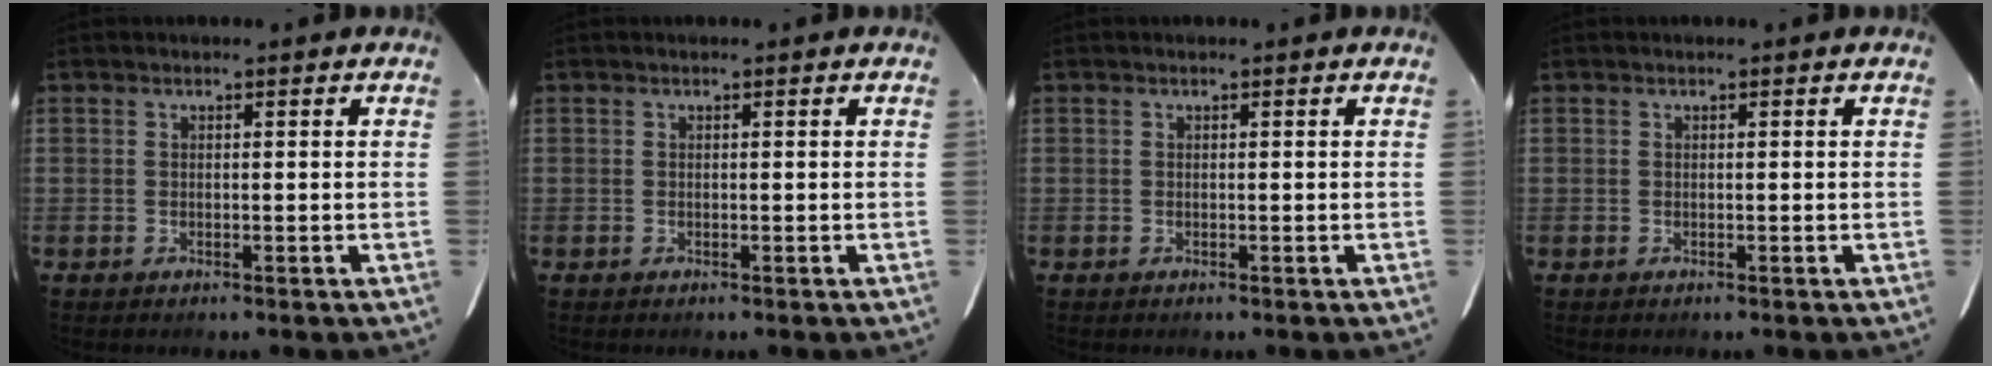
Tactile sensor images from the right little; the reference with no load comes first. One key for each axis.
{"total": 0.0}
{"total": 0.0}
{"total": 0.0}